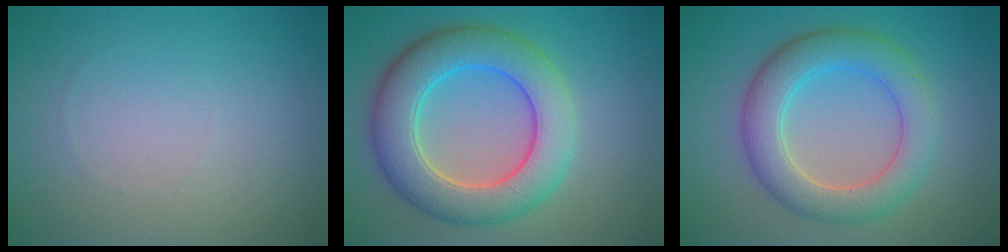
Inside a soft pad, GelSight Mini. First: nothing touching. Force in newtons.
{"total": 8.3, "press": 8.2, "slide": 0.6}
{"total": 5.8, "press": 5.8, "slide": 0.3}